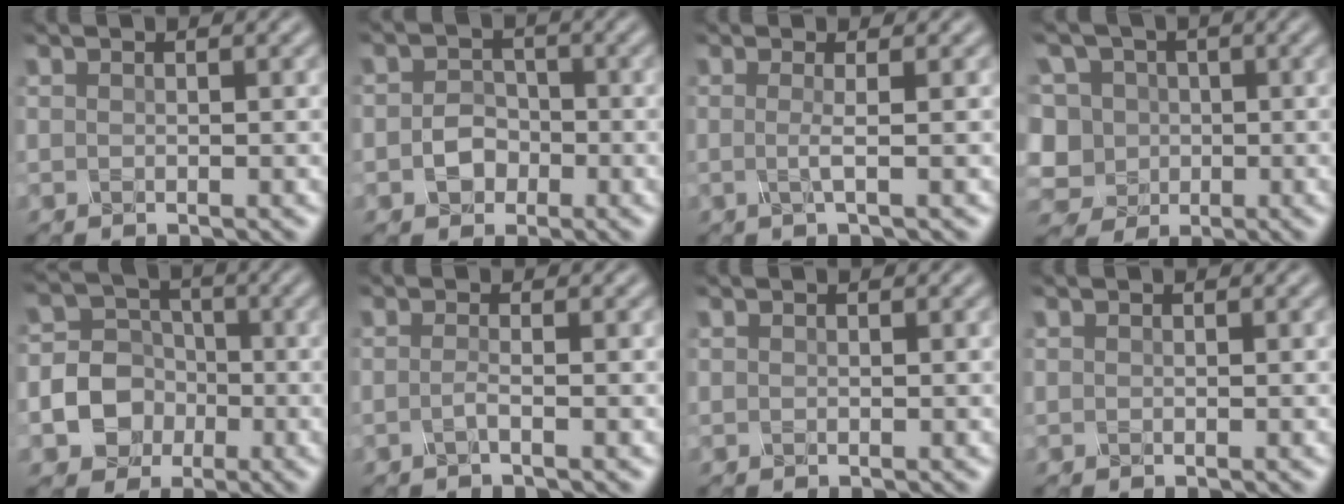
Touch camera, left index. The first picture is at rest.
{"total": 2.5, "force": [-1.4, 1.9, 0.8], "torque": [-0.011, -0.002, -0.027]}
{"total": 1.5, "force": [-0.5, 0.4, 1.4], "torque": [-0.023, -0.002, -0.015]}
{"total": 10.7, "force": [0.1, 9.7, 4.5], "torque": [-0.110, 0.020, -0.037]}
{"total": 6.3, "force": [-2.6, 5.5, 1.8], "torque": [-0.018, 0.002, -0.065]}
{"total": 1.4, "force": [-0.9, 0.5, 1.0], "torque": [-0.010, -0.004, -0.020]}
{"total": 0.0}
{"total": 0.0}